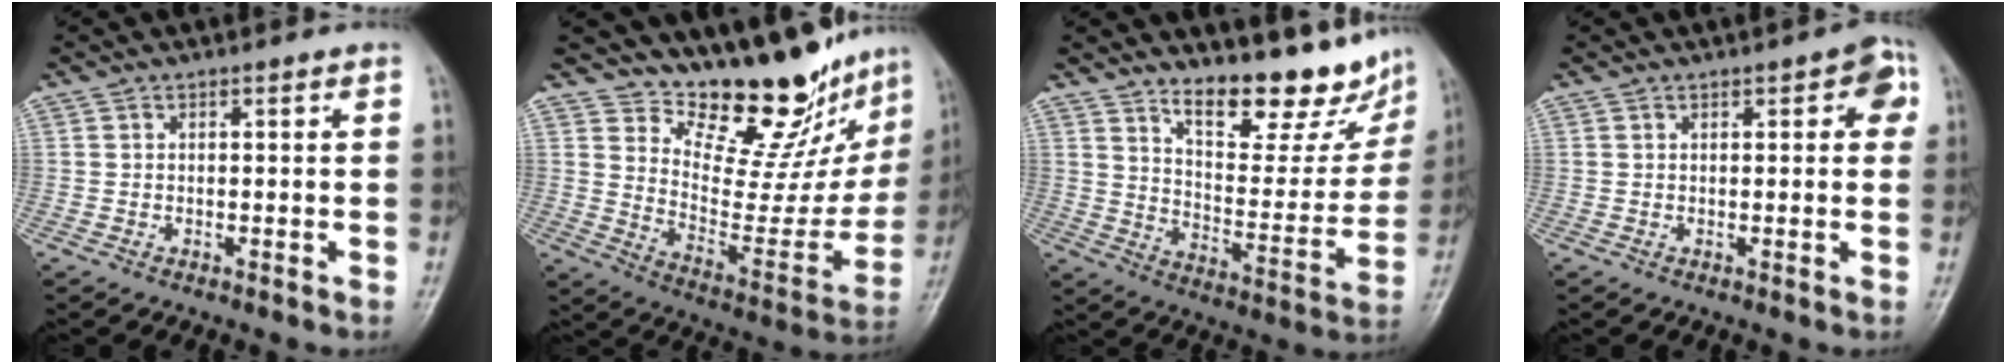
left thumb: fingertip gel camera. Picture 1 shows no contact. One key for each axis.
{"total": 20.1, "fx": 17.1, "fy": 6.9, "fz": 7.9, "tx": -0.056, "ty": -0.140, "tz": 0.248}
{"total": 17.0, "fx": 13.6, "fy": 5.4, "fz": 8.7, "tx": -0.074, "ty": -0.105, "tz": 0.202}
{"total": 4.3, "fx": 1.4, "fy": 1.9, "fz": 3.6, "tx": -0.023, "ty": 0.003, "tz": 0.007}